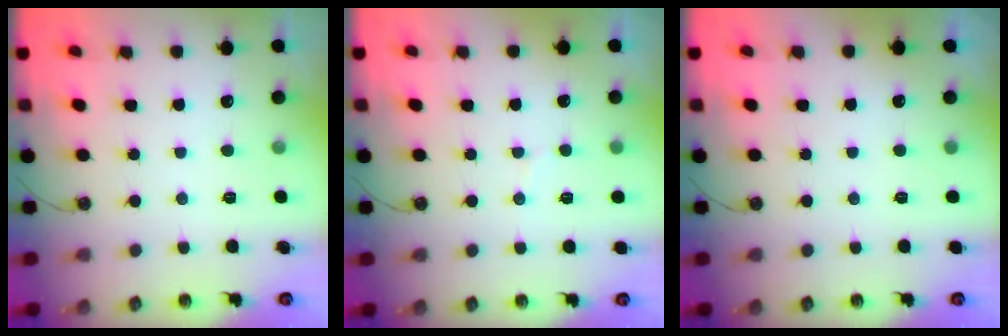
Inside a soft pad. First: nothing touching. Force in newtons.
{"total": 2.9, "press": 2.7, "slide": 1.1}
{"total": 1.7, "press": 0.4, "slide": 1.6}